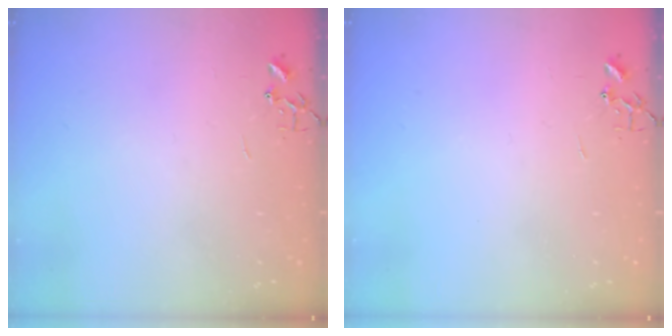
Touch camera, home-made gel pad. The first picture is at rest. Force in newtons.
{"total": 0.0}